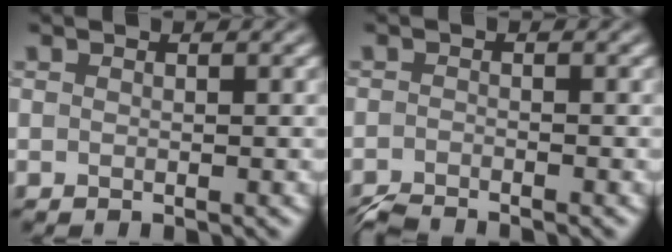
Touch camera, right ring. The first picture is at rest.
{"total": 2.2, "force": [-2.2, -0.1, 0.4], "torque": [-0.013, -0.006, -0.049]}